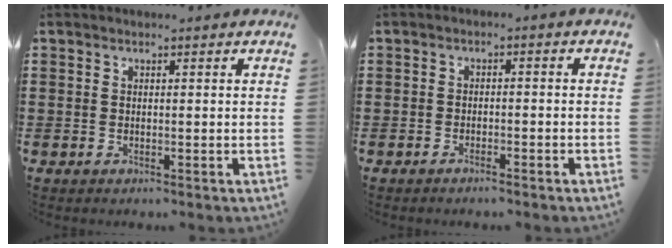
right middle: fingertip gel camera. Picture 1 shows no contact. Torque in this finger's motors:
{"motor_torque": [-0.18, -0.16, 0.06, -0.01]}